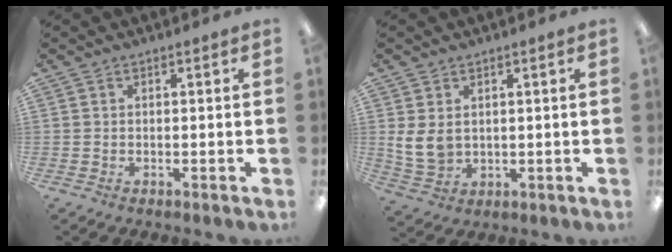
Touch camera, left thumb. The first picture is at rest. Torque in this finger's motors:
{"motor_torque": [-0.14, 0.28, 0.20, -0.25, 0.02]}